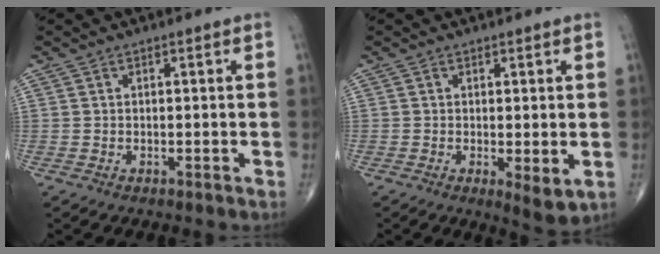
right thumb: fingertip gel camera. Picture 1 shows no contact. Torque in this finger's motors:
{"motor_torque": [0.01, 0.10, -0.24, -0.25, 0.03]}